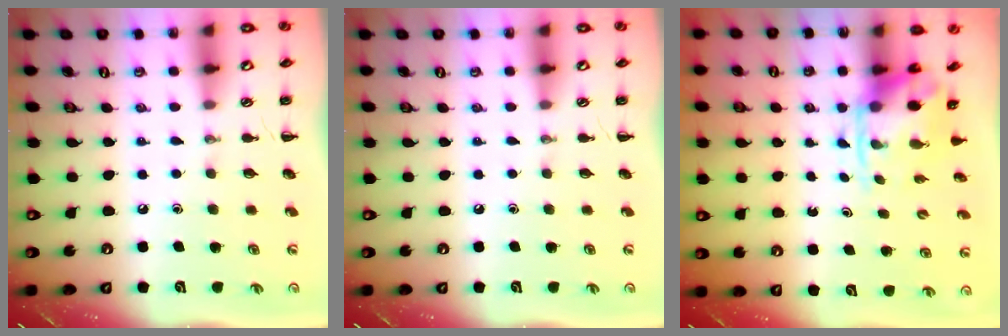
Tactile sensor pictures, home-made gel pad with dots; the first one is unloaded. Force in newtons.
{"total": 0.0}
{"total": 3.8, "press": 3.7, "slide": 0.8}